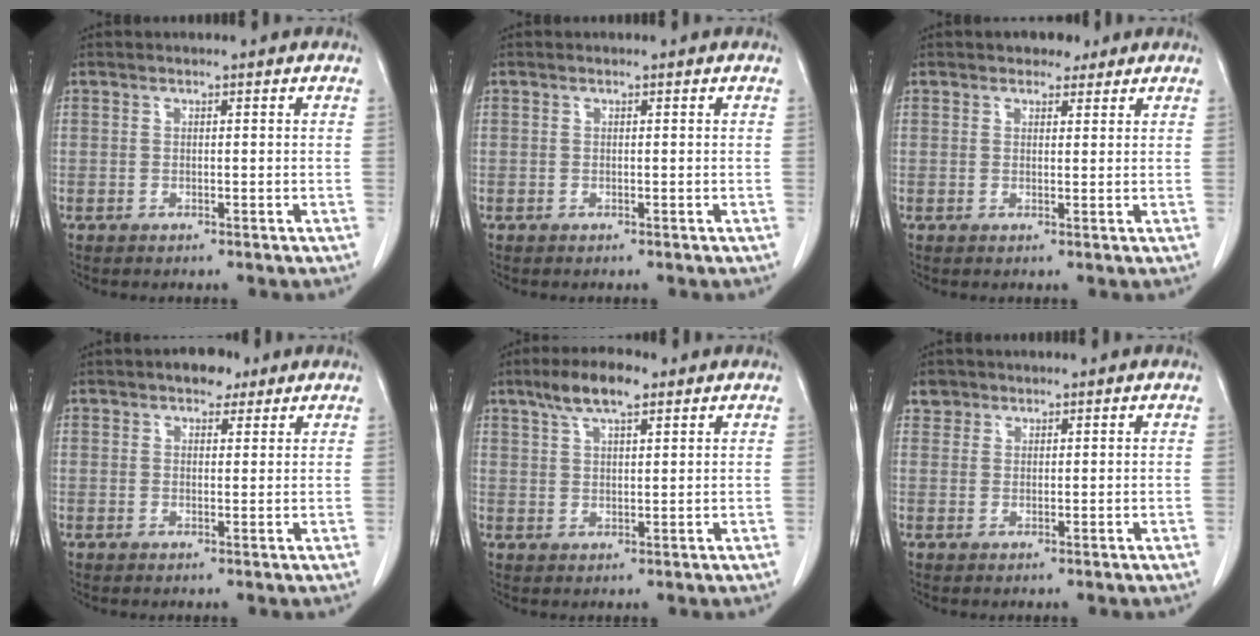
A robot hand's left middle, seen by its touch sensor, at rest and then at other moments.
{"total": 0.0}
{"total": 2.7, "force": [2.1, 1.5, 0.8], "torque": [-0.013, 0.006, 0.029]}
{"total": 3.6, "force": [2.5, 1.9, 1.7], "torque": [-0.026, 0.010, 0.038]}
{"total": 6.7, "force": [4.5, 1.7, 4.7], "torque": [-0.095, 0.014, 0.081]}
{"total": 2.1, "force": [1.5, 1.5, -0.2], "torque": [0.011, 0.007, 0.023]}